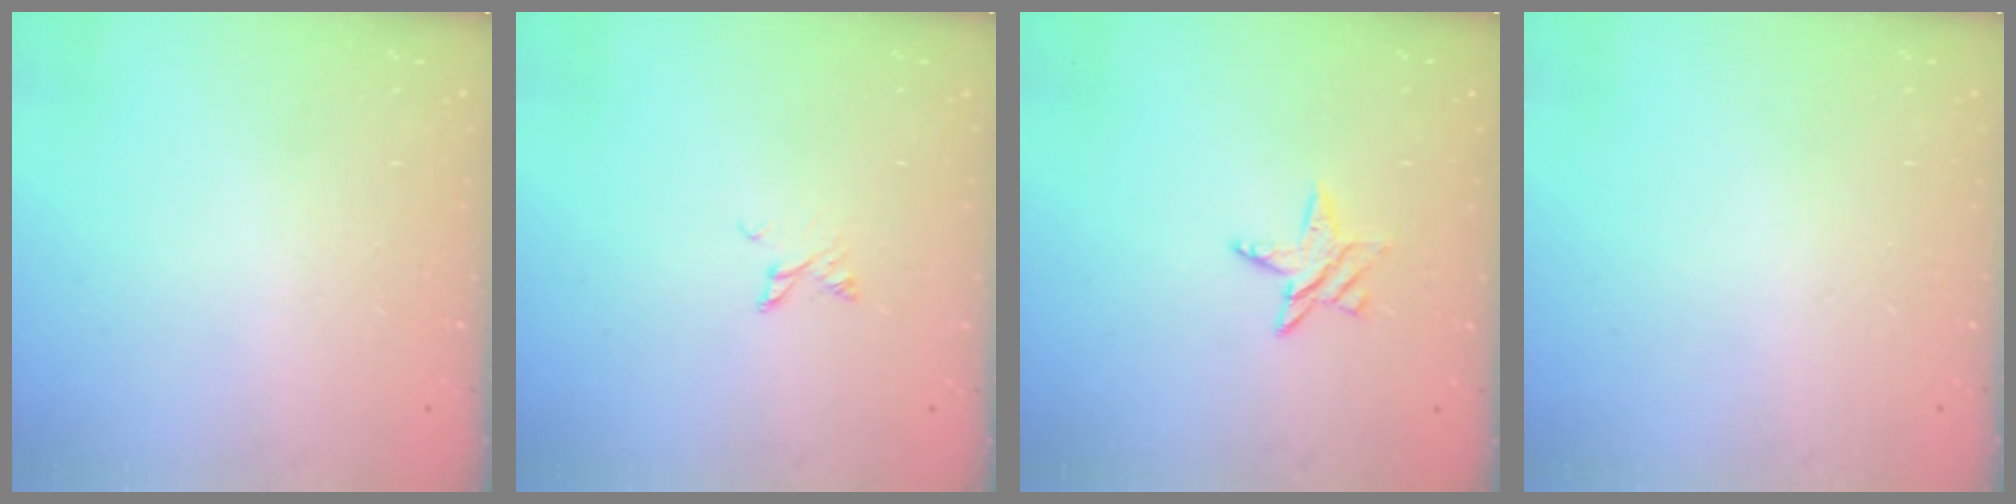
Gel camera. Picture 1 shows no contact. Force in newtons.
{"total": 3.1, "press": 3.1, "slide": 0.2}
{"total": 5.3, "press": 5.2, "slide": 0.6}
{"total": 0.0}